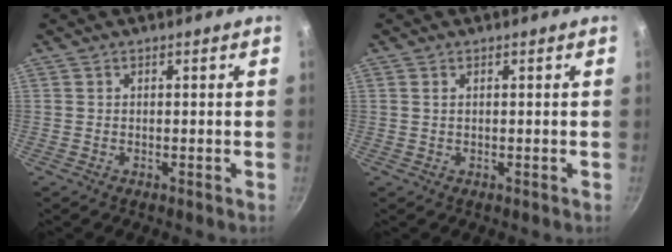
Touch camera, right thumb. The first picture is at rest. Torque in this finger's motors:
{"motor_torque": [-0.24, -0.10, -0.32, 0.13, 0.01]}